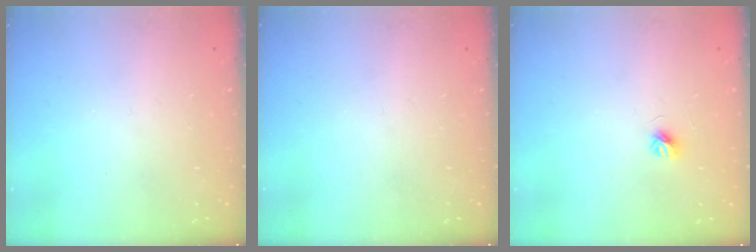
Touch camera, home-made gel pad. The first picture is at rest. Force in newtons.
{"total": 0.0}
{"total": 4.1, "press": 4.0, "slide": 0.4}